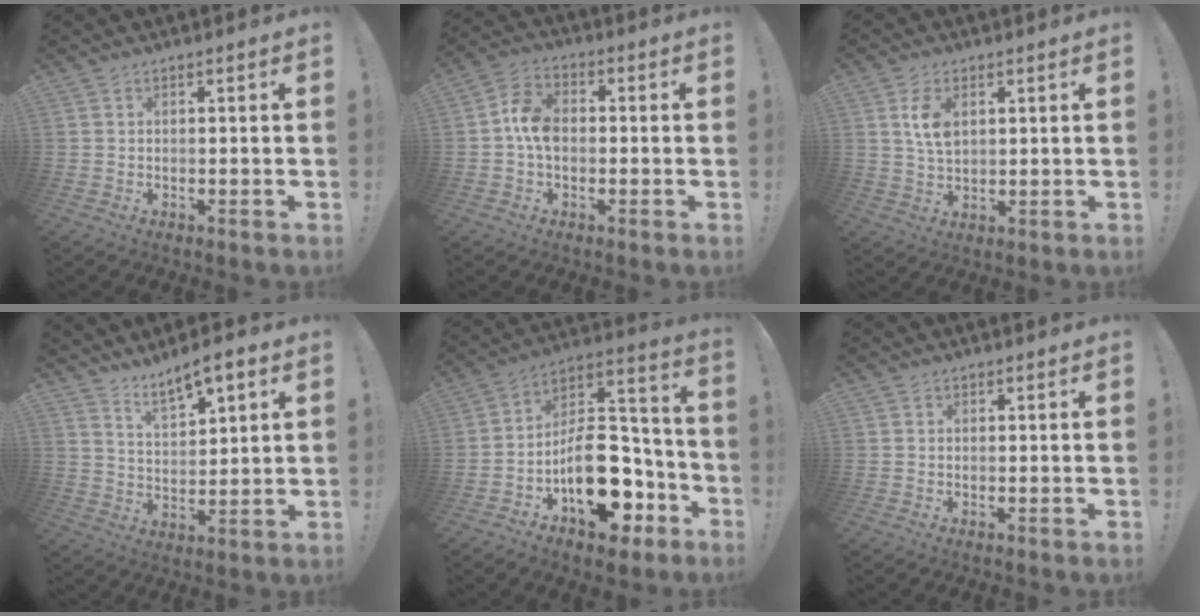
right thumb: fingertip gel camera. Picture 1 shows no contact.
{"total": 8.2, "force": [-0.8, 5.6, 6.0], "torque": [-0.104, 0.014, -0.011]}
{"total": 6.7, "force": [2.4, 4.1, 4.7], "torque": [-0.085, -0.006, 0.040]}
{"total": 7.8, "force": [6.0, 2.6, 4.3], "torque": [-0.072, -0.034, 0.106]}
{"total": 22.0, "force": [-8.1, 13.2, 15.6], "torque": [-0.204, 0.057, -0.113]}
{"total": 0.6, "force": [0.0, 0.6, 0.1], "torque": [0.002, 0.000, -0.002]}